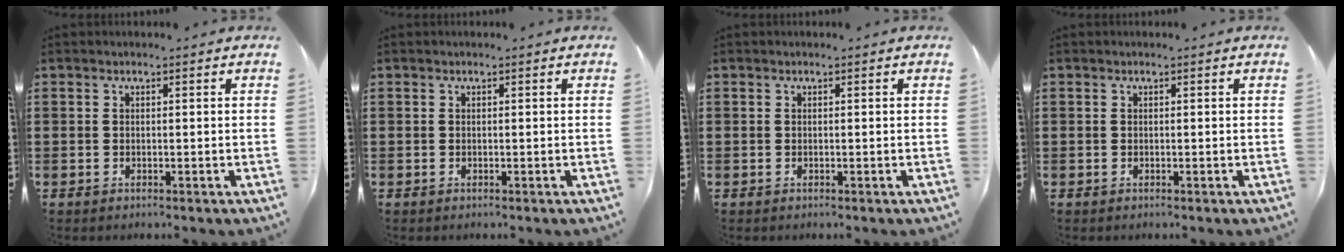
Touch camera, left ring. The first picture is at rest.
{"total": 0.0}
{"total": 0.0}
{"total": 0.0}